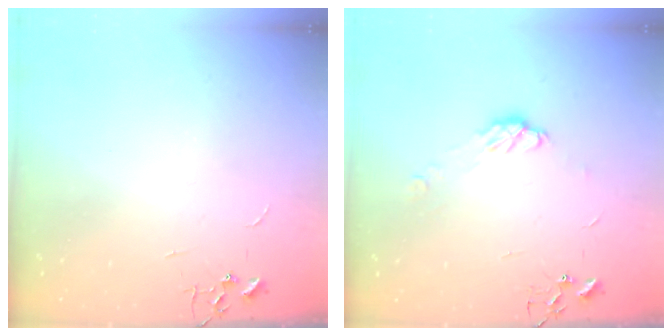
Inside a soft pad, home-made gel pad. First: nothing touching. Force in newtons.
{"total": 6.3, "press": 6.3, "slide": 0.5}